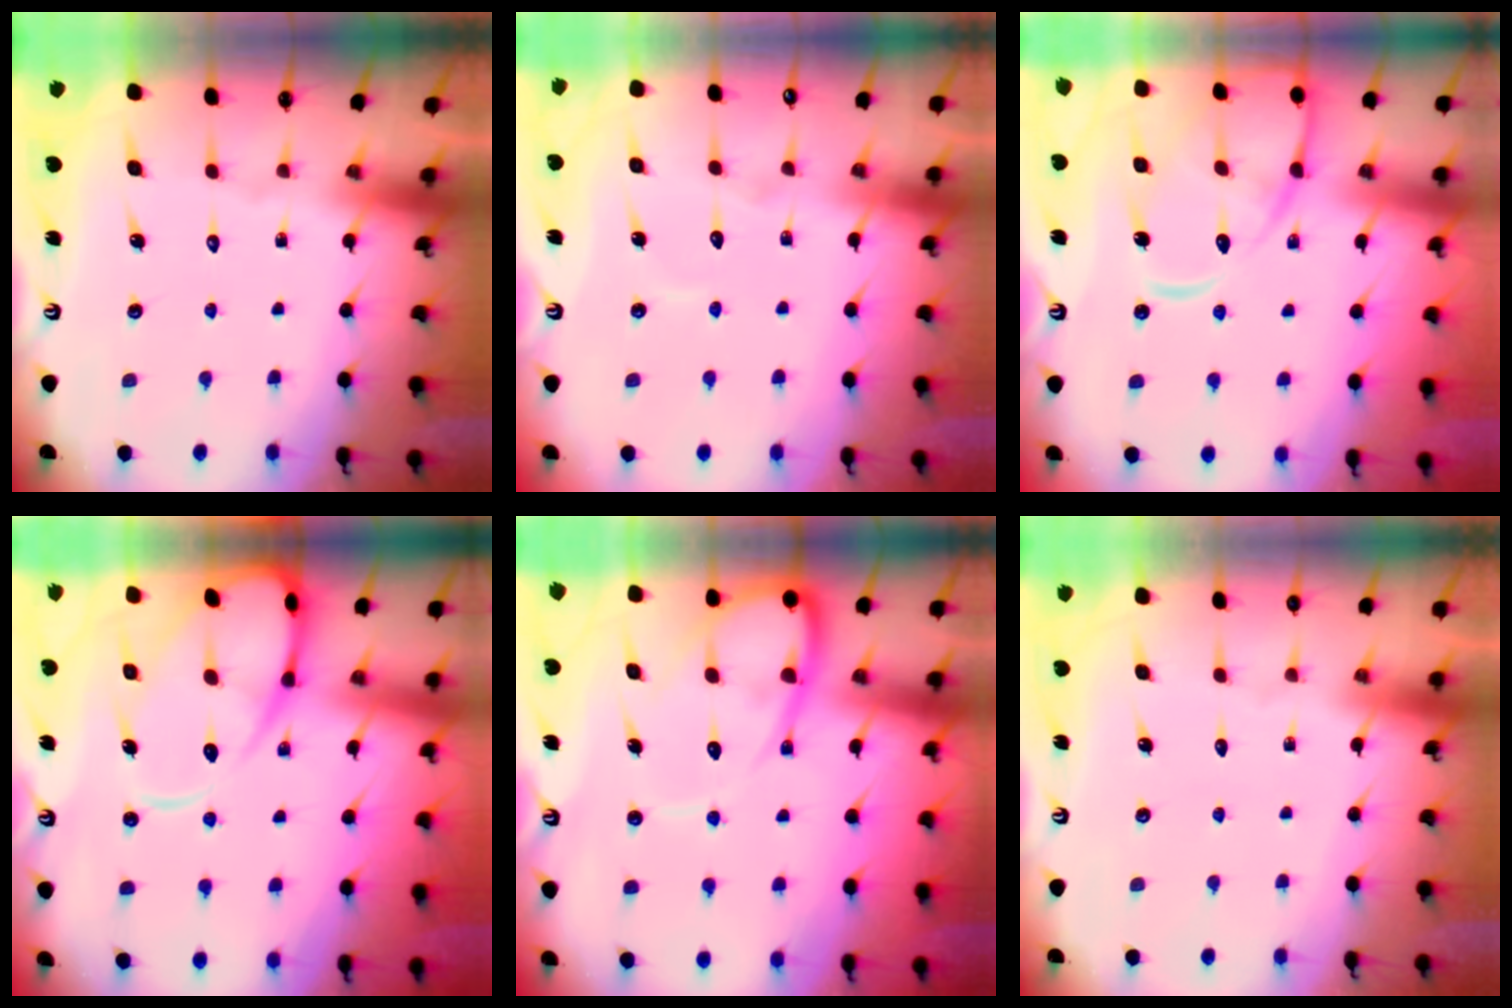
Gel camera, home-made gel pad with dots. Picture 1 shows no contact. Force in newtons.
{"total": 4.1, "press": 4.1, "slide": 0.4}
{"total": 14.6, "press": 14.5, "slide": 1.3}
{"total": 12.6, "press": 12.6, "slide": 1.3}
{"total": 10.2, "press": 10.1, "slide": 1.0}
{"total": 0.0}